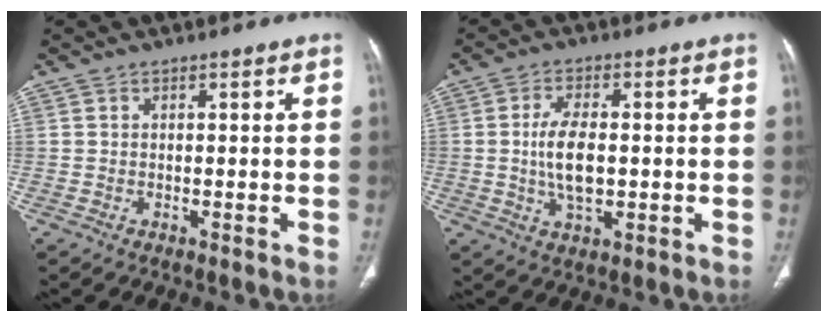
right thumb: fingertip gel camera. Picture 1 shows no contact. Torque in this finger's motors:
{"motor_torque": [0.67, 0.79, 1.58, -1.18, 0.58]}